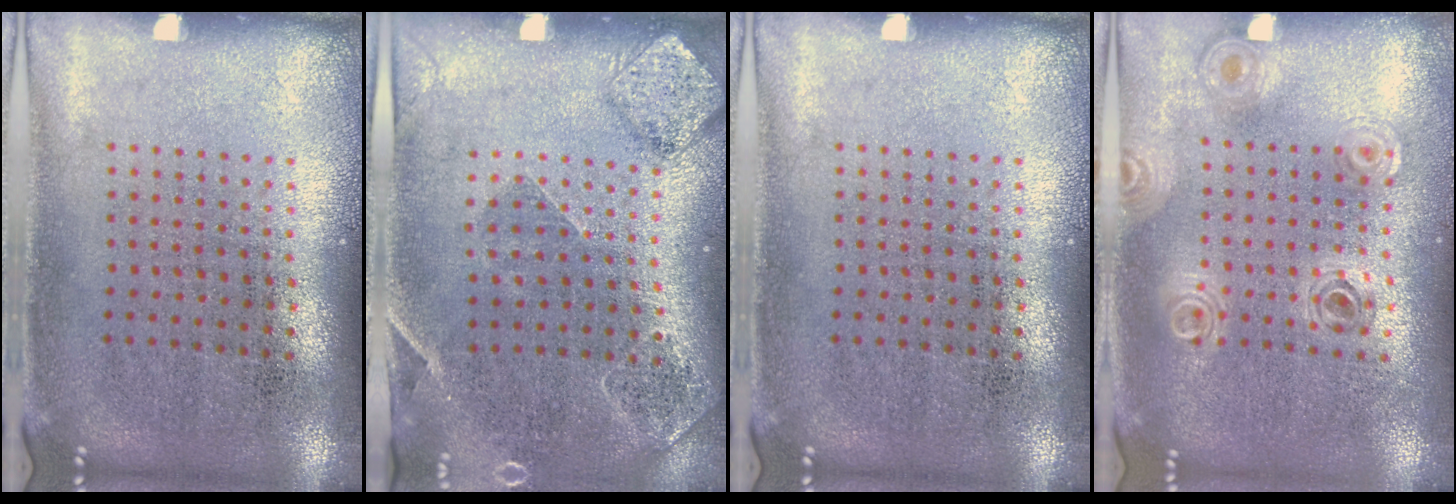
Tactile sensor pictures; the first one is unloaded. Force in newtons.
{"total": 1.5, "press": 1.5, "slide": 0.4}
{"total": 0.0}
{"total": 0.9, "press": 0.9, "slide": 0.1}